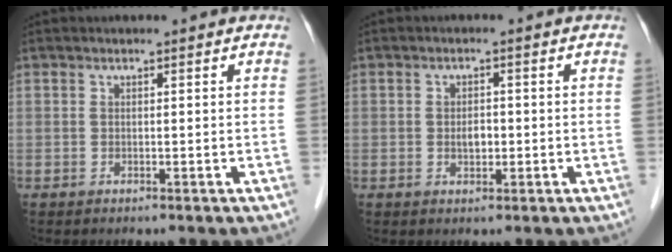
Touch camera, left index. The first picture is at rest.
{"total": 2.2, "force": [-0.3, 1.3, 1.7], "torque": [-0.029, 0.002, -0.002]}